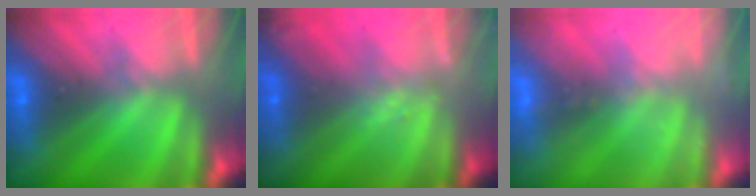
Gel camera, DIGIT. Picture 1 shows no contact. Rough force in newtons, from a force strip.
{"total": 1.7}
{"total": 2.3}